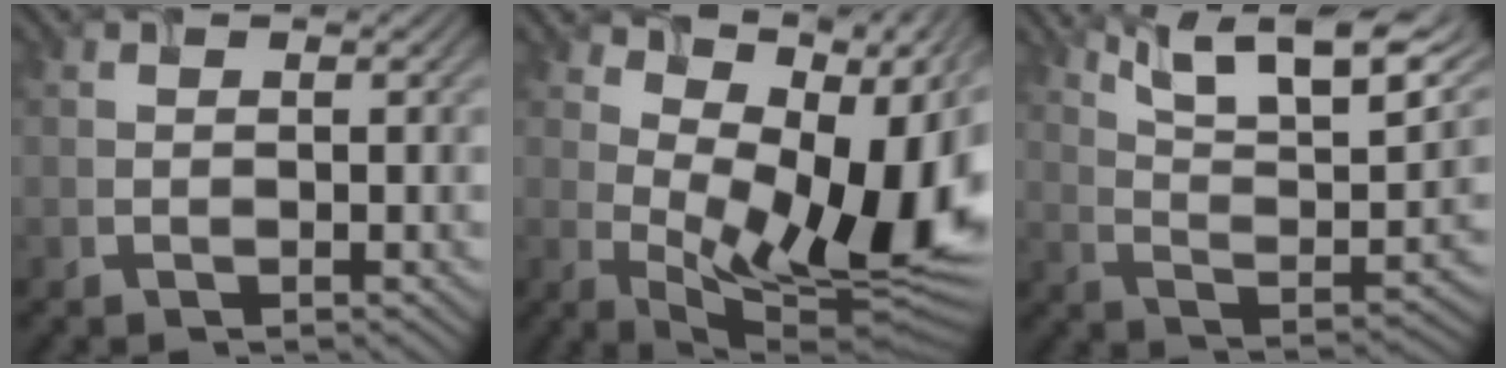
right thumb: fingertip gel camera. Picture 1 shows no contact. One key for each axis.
{"total": 13.9, "fx": 3.2, "fy": 6.8, "fz": 11.7, "tx": -0.178, "ty": -0.008, "tz": 0.076}
{"total": 14.8, "fx": 10.0, "fy": 4.6, "fz": 9.8, "tx": -0.178, "ty": 0.002, "tz": 0.154}